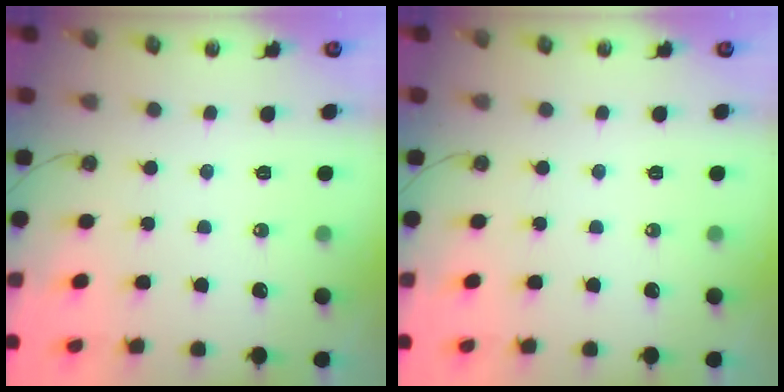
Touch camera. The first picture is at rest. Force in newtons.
{"total": 0.0}